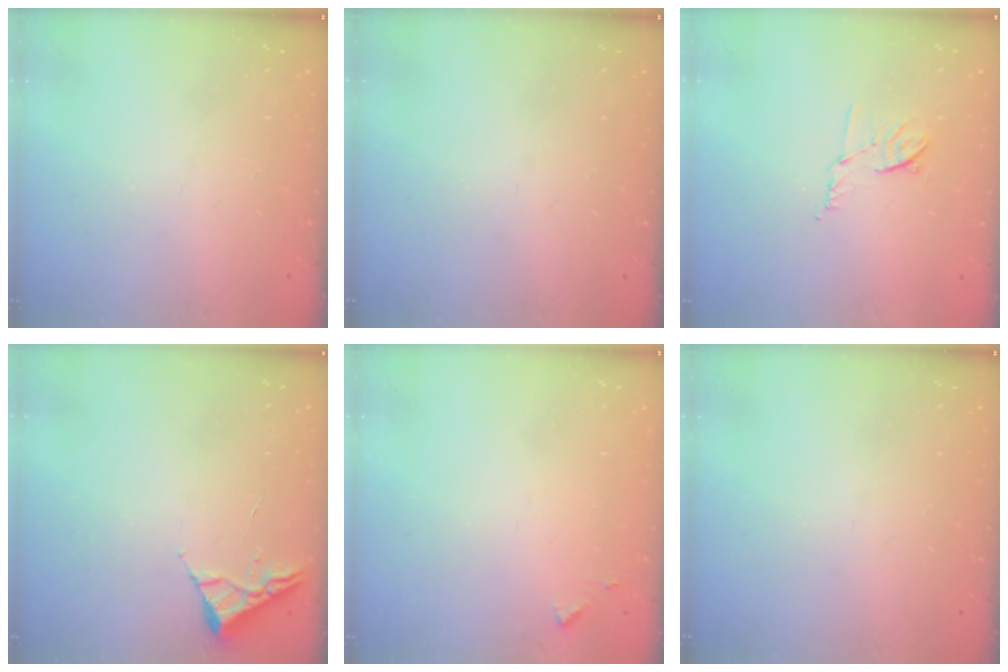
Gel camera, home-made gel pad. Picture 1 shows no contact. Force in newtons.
{"total": 0.0}
{"total": 6.5, "press": 6.4, "slide": 1.0}
{"total": 2.6, "press": 2.6, "slide": 0.3}
{"total": 4.5, "press": 4.4, "slide": 0.4}
{"total": 0.0}